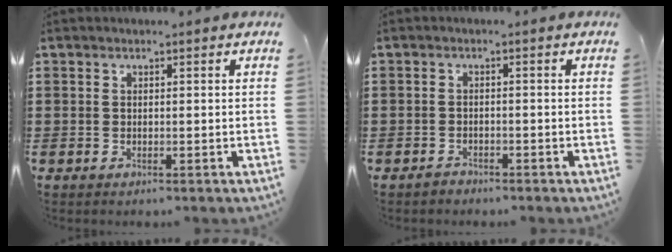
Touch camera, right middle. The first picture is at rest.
{"total": 1.0, "force": [-0.9, 0.3, 0.1], "torque": [-0.004, 0.002, -0.020]}